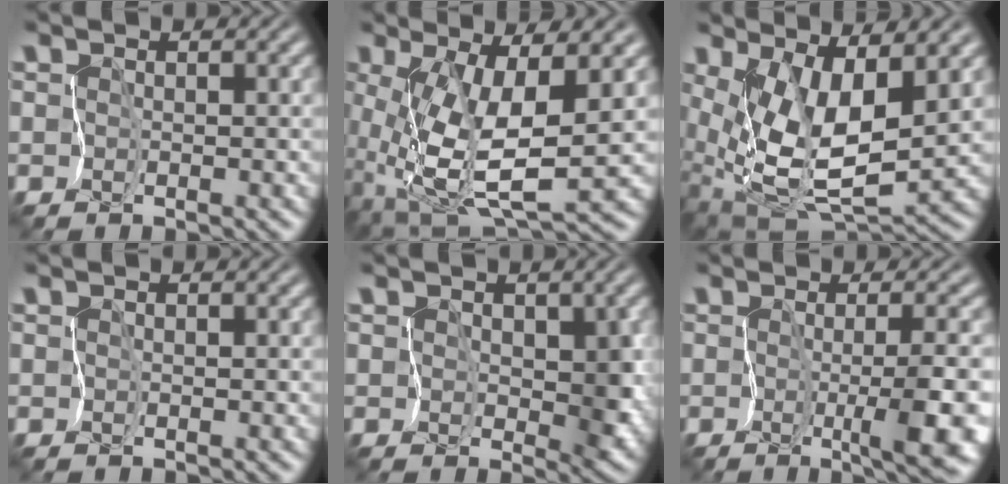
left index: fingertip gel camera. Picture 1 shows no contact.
{"total": 8.4, "force": [-0.4, 3.0, 7.9], "torque": [-0.175, -0.023, 0.002]}
{"total": 9.8, "force": [2.0, 4.4, 8.5], "torque": [-0.171, -0.028, 0.052]}
{"total": 0.0}
{"total": 4.0, "force": [0.6, 2.8, 2.8], "torque": [-0.035, -0.006, 0.007]}
{"total": 5.2, "force": [-1.4, 0.5, 5.0], "torque": [-0.081, -0.013, -0.021]}